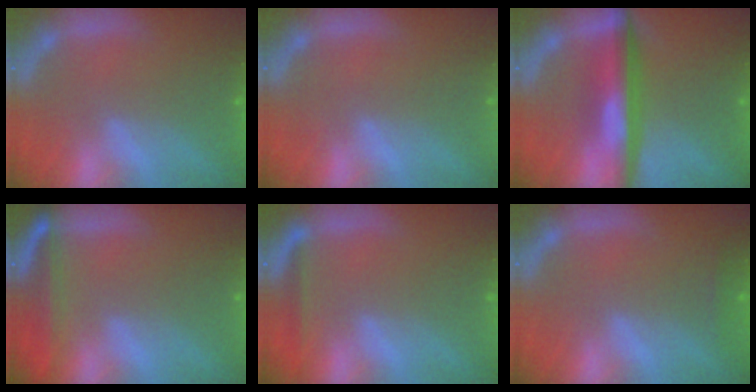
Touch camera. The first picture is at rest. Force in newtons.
{"total": 0.0}
{"total": 6.5}
{"total": 6.0}
{"total": 1.9}
{"total": 0.9}